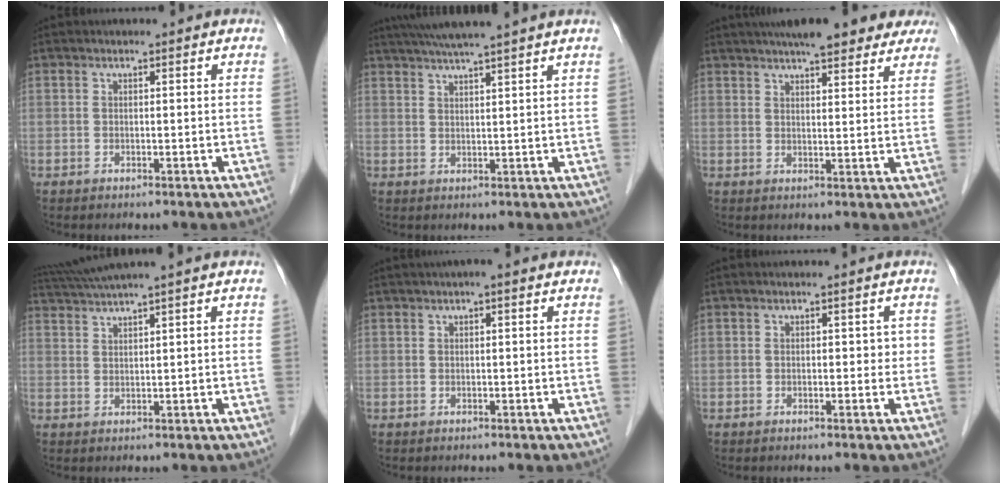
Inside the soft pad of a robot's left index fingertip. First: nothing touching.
{"total": 8.4, "force": [7.2, -1.5, 4.1], "torque": [-0.064, 0.022, 0.101]}
{"total": 15.8, "force": [13.1, 3.9, 8.1], "torque": [-0.115, 0.035, 0.164]}
{"total": 4.2, "force": [3.3, -1.6, 1.9], "torque": [-0.048, 0.010, 0.073]}
{"total": 1.5, "force": [0.7, 0.3, 1.3], "torque": [-0.023, 0.009, 0.006]}
{"total": 2.0, "force": [0.0, 1.3, 1.5], "torque": [-0.015, 0.008, -0.002]}